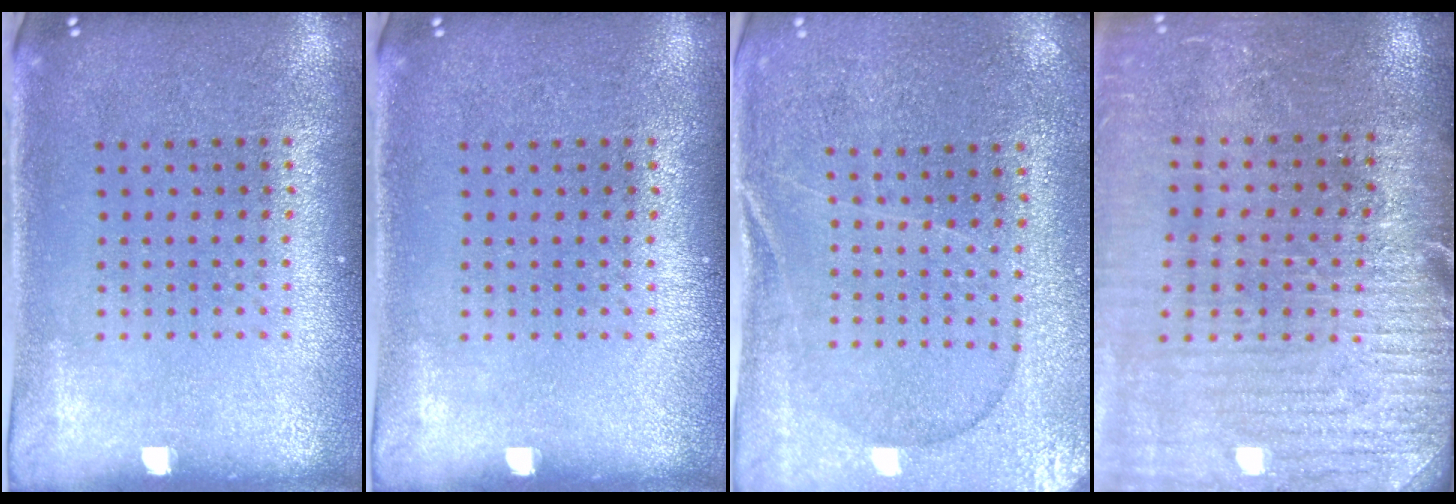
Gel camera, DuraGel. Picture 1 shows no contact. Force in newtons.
{"total": 0.0}
{"total": 0.8, "press": 0.6, "slide": 0.5}
{"total": 2.9, "press": 2.9, "slide": 0.6}